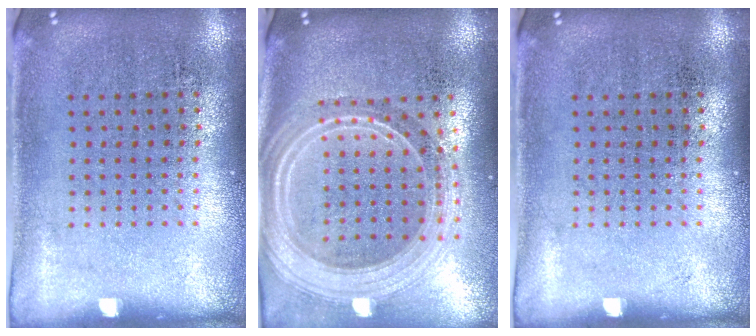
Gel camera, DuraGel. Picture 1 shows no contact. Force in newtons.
{"total": 2.7, "press": 2.3, "slide": 1.4}
{"total": 0.0}